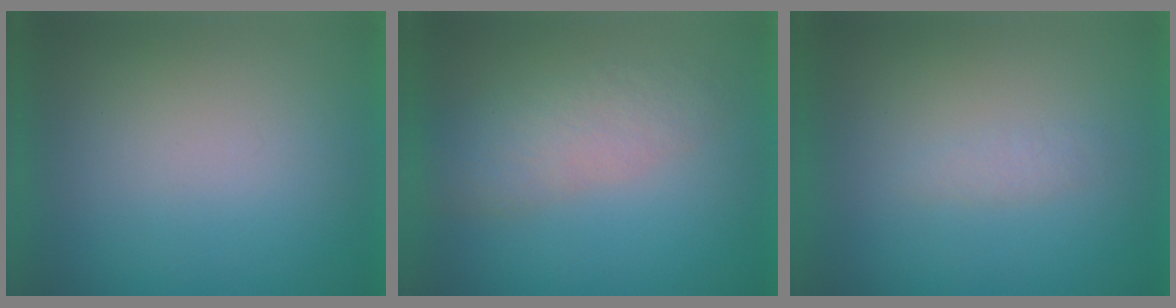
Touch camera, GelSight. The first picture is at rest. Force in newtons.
{"total": 3.0}
{"total": 1.4}